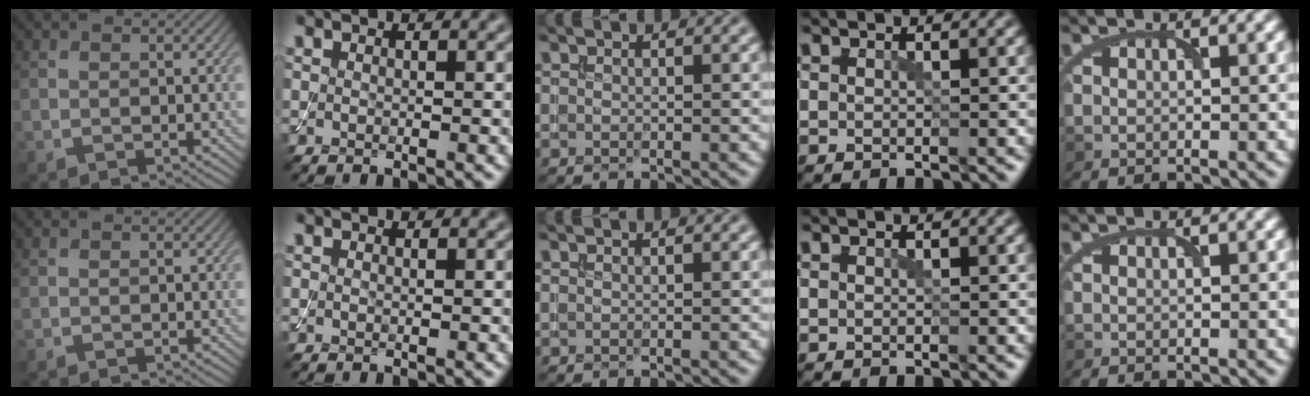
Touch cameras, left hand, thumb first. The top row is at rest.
{}